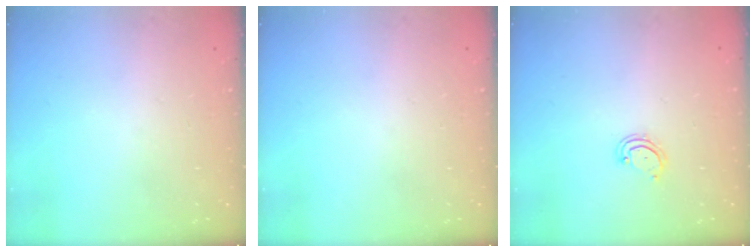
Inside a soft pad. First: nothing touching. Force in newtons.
{"total": 0.0}
{"total": 3.8, "press": 3.8, "slide": 0.4}